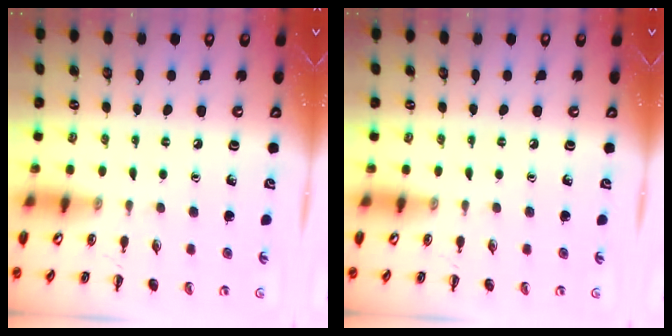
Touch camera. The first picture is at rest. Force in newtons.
{"total": 0.0}